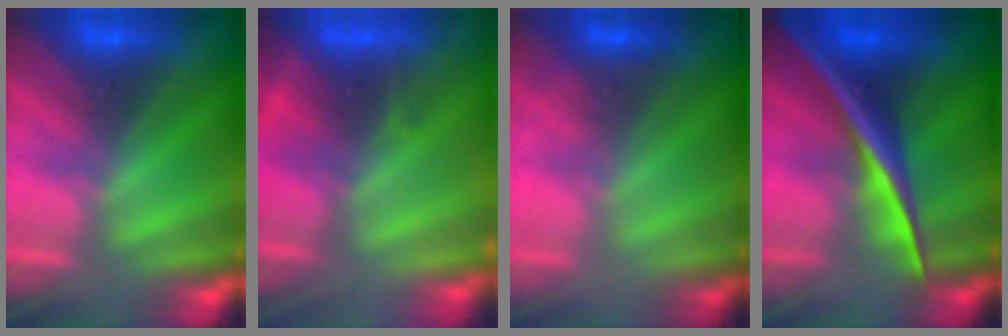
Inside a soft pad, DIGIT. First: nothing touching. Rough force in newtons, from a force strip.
{"total": 5.1}
{"total": 1.9}
{"total": 2.6}